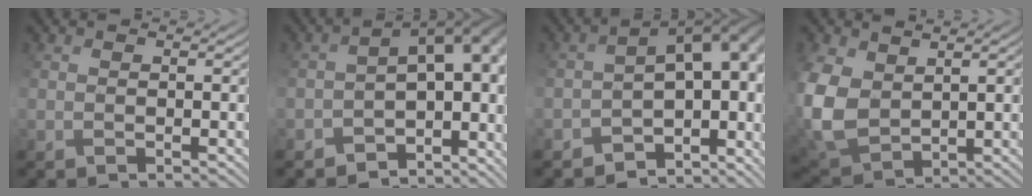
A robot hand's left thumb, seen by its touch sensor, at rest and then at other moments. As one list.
[{"total": 13.4, "force": [-3.1, 7.8, 10.4], "torque": [-0.140, -0.035, 0.005]}, {"total": 14.3, "force": [-2.3, 8.1, 11.6], "torque": [-0.160, -0.036, 0.023]}, {"total": 10.0, "force": [2.3, 7.0, 6.8], "torque": [-0.205, -0.005, 0.055]}]